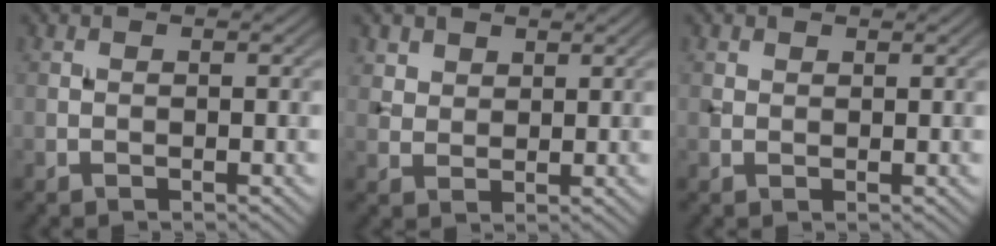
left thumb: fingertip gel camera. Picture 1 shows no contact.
{"total": 2.9, "force": [2.0, 1.9, 0.8], "torque": [-0.027, -0.007, 0.046]}
{"total": 1.0, "force": [0.7, 0.6, 0.2], "torque": [-0.005, 0.000, 0.015]}